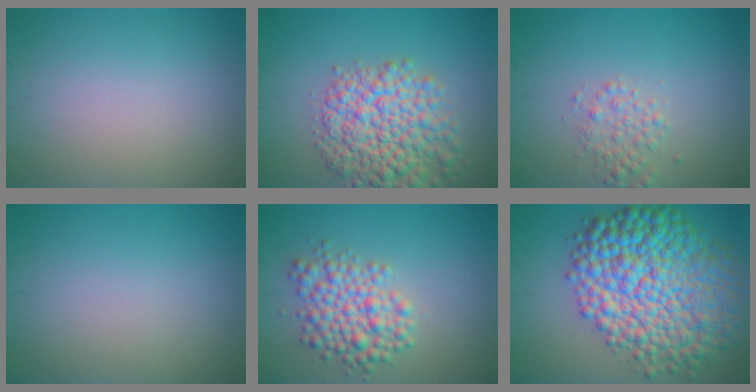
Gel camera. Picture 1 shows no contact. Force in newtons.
{"total": 8.1, "press": 8.1, "slide": 0.3}
{"total": 2.0, "press": 2.0, "slide": 0.1}
{"total": 0.0}
{"total": 5.0, "press": 5.0, "slide": 0.1}
{"total": 14.3, "press": 14.3, "slide": 0.2}